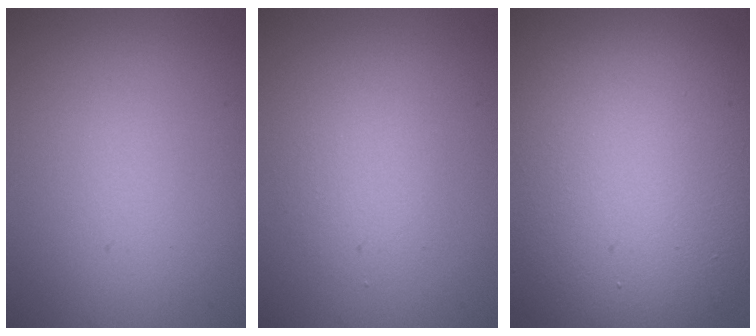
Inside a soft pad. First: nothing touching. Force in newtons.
{"total": 1.9, "press": 1.9, "slide": 0.0}
{"total": 16.4, "press": 16.4, "slide": 0.9}